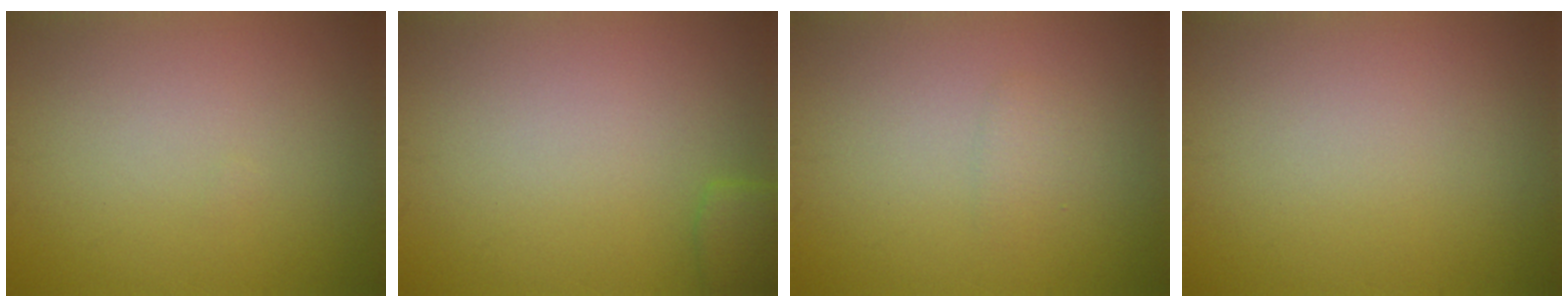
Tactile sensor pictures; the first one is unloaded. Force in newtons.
{"total": 1.9, "press": 1.9, "slide": 0.2}
{"total": 1.0, "press": 1.0, "slide": 0.1}
{"total": 0.0}